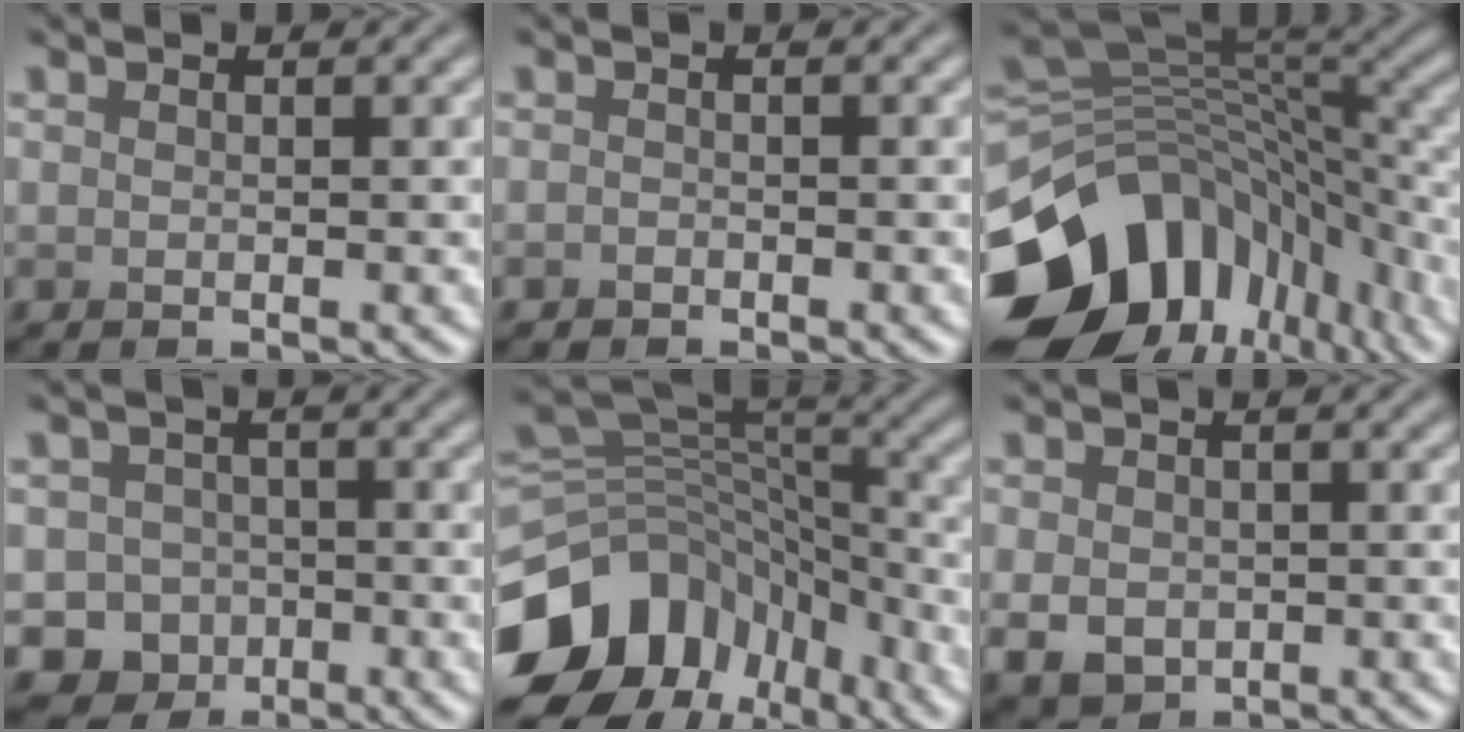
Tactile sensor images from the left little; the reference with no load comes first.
{"total": 0.5, "force": [-0.5, 0.3, 0.0], "torque": [0.000, -0.004, -0.008]}
{"total": 15.6, "force": [-6.8, 10.6, 9.3], "torque": [-0.190, -0.010, -0.107]}
{"total": 8.5, "force": [-4.4, 7.2, 1.4], "torque": [0.004, -0.033, -0.083]}
{"total": 13.1, "force": [-6.9, 9.2, 6.3], "torque": [-0.147, 0.004, -0.111]}
{"total": 3.3, "force": [-0.6, 2.7, 1.9], "torque": [-0.043, -0.011, -0.009]}